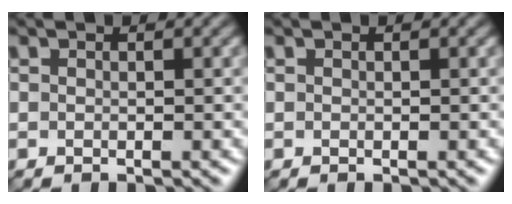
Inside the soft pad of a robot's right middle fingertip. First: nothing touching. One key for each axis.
{"total": 0.0}